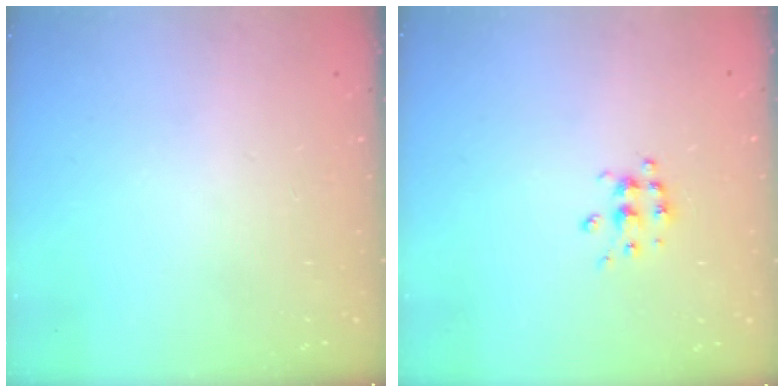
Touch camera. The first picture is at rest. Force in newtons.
{"total": 5.7, "press": 5.7, "slide": 0.5}